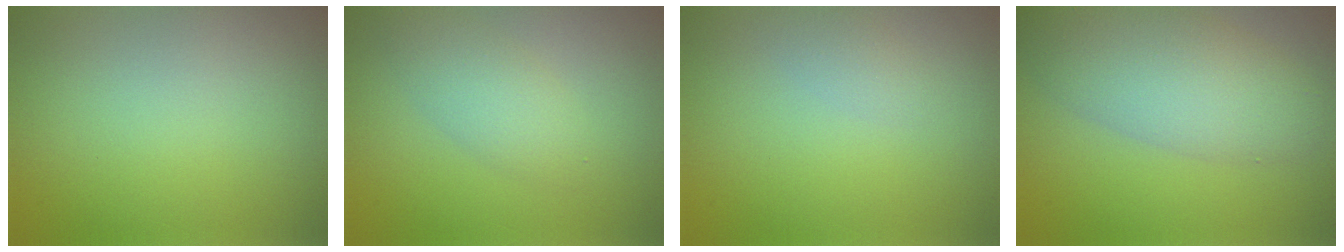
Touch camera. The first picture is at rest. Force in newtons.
{"total": 2.8, "press": 2.8, "slide": 0.2}
{"total": 1.1, "press": 1.1, "slide": 0.0}
{"total": 6.3, "press": 6.3, "slide": 0.4}